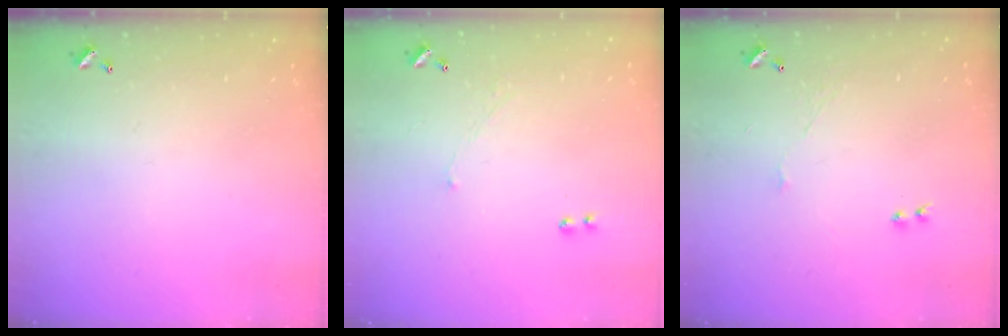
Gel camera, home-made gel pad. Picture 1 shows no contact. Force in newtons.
{"total": 1.0, "press": 0.7, "slide": 0.6}
{"total": 2.4, "press": 2.3, "slide": 0.6}